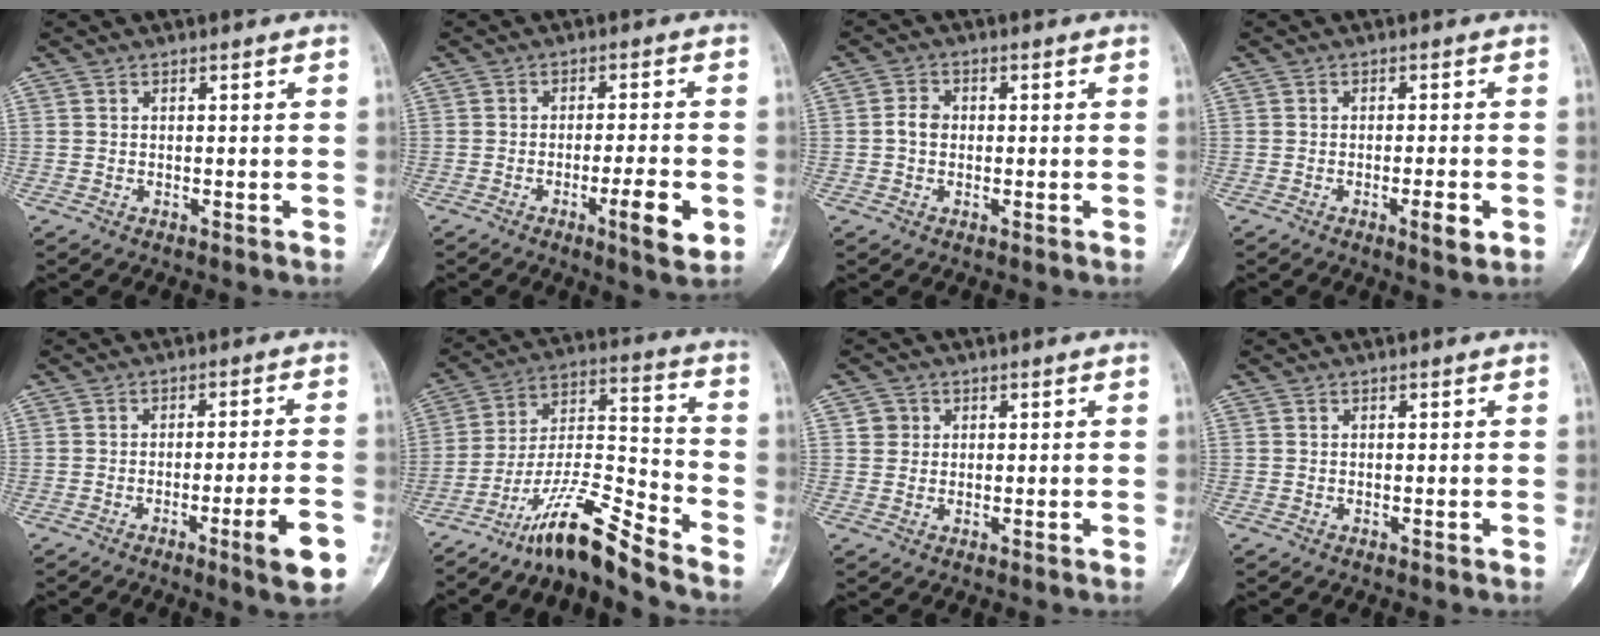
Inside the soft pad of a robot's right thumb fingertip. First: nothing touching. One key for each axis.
{"total": 6.9, "fx": -2.4, "fy": 1.1, "fz": 6.4, "tx": -0.099, "ty": 0.005, "tz": -0.033}
{"total": 2.9, "fx": -0.2, "fy": 2.4, "fz": 1.7, "tx": -0.025, "ty": 0.011, "tz": -0.010}
{"total": 3.8, "fx": -1.4, "fy": 0.8, "fz": 3.5, "tx": -0.052, "ty": 0.000, "tz": -0.019}
{"total": 8.5, "fx": -3.8, "fy": 0.6, "fz": 7.6, "tx": -0.107, "ty": 0.011, "tz": -0.049}
{"total": 13.6, "fx": -11.2, "fy": 0.9, "fz": 7.6, "tx": -0.147, "ty": 0.093, "tz": -0.207}
{"total": 2.3, "fx": 0.6, "fy": 2.1, "fz": 0.4, "tx": 0.006, "ty": 0.000, "tz": 0.007}
{"total": 0.0}